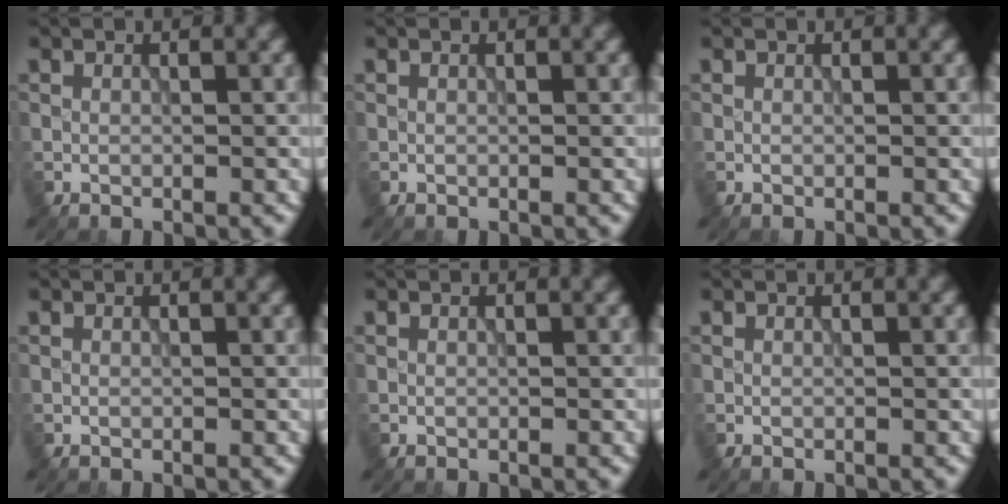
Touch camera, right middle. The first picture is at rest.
{"total": 0.0}
{"total": 0.0}
{"total": 0.0}
{"total": 0.0}
{"total": 0.0}